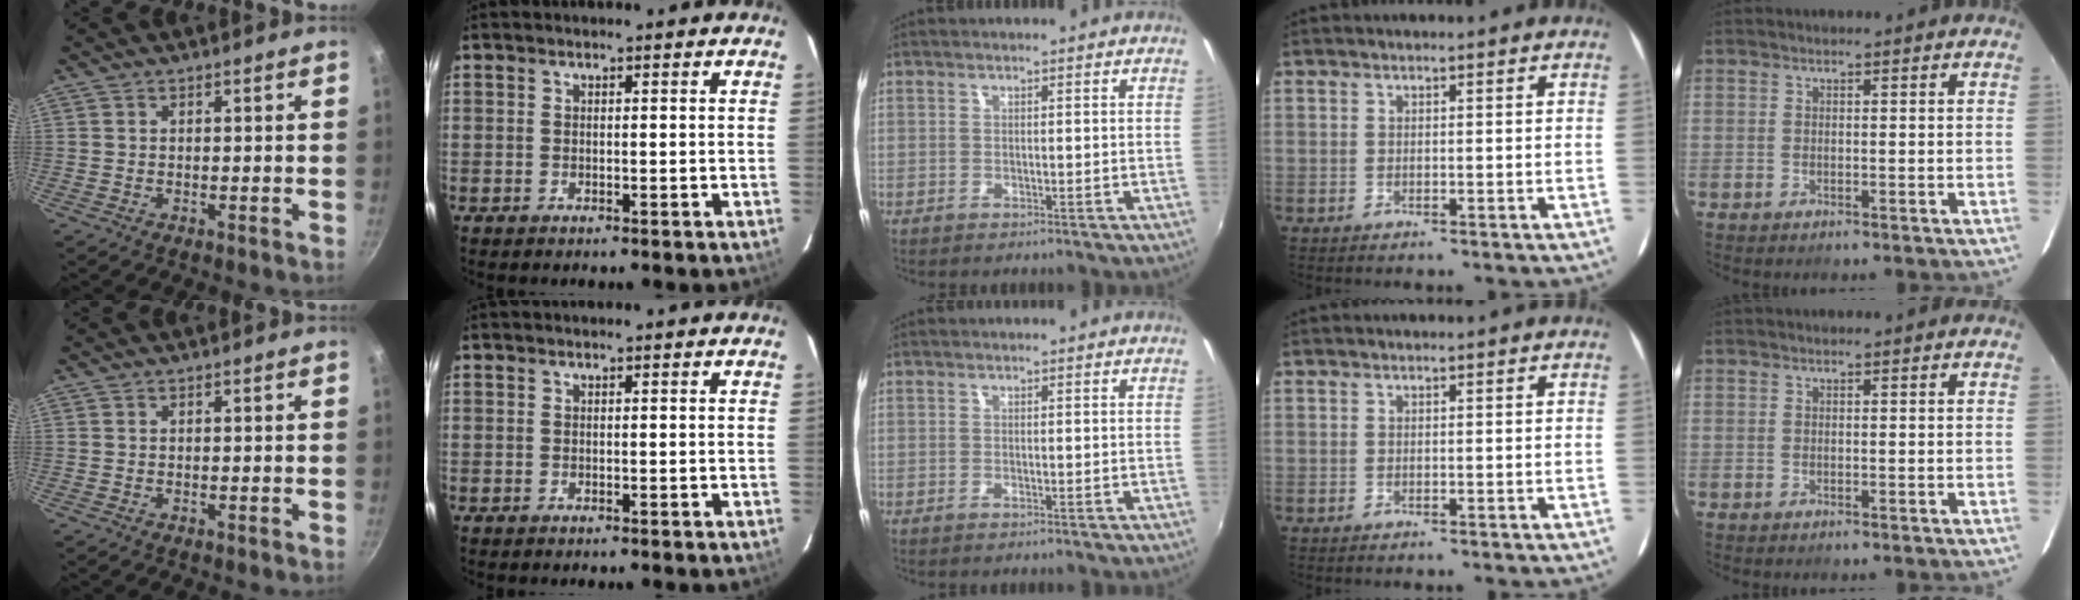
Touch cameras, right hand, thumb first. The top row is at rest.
{}